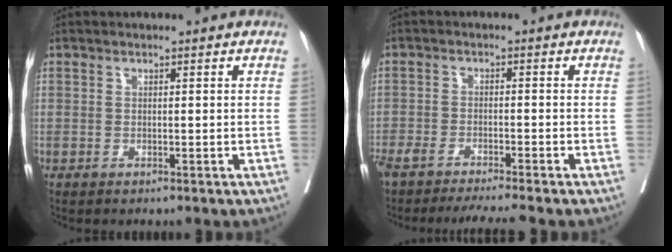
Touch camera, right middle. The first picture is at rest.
{"total": 7.4, "force": [-6.6, -0.4, 3.3], "torque": [-0.047, -0.013, -0.107]}